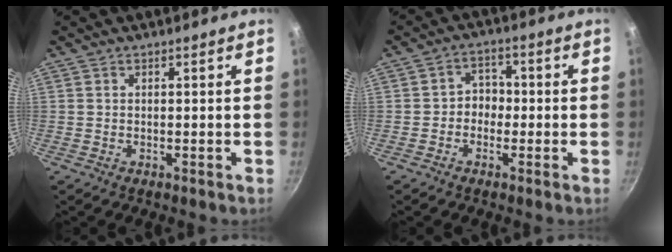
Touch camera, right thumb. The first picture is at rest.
{"total": 4.1, "force": [-1.0, 3.5, 2.0], "torque": [0.001, 0.017, -0.023]}